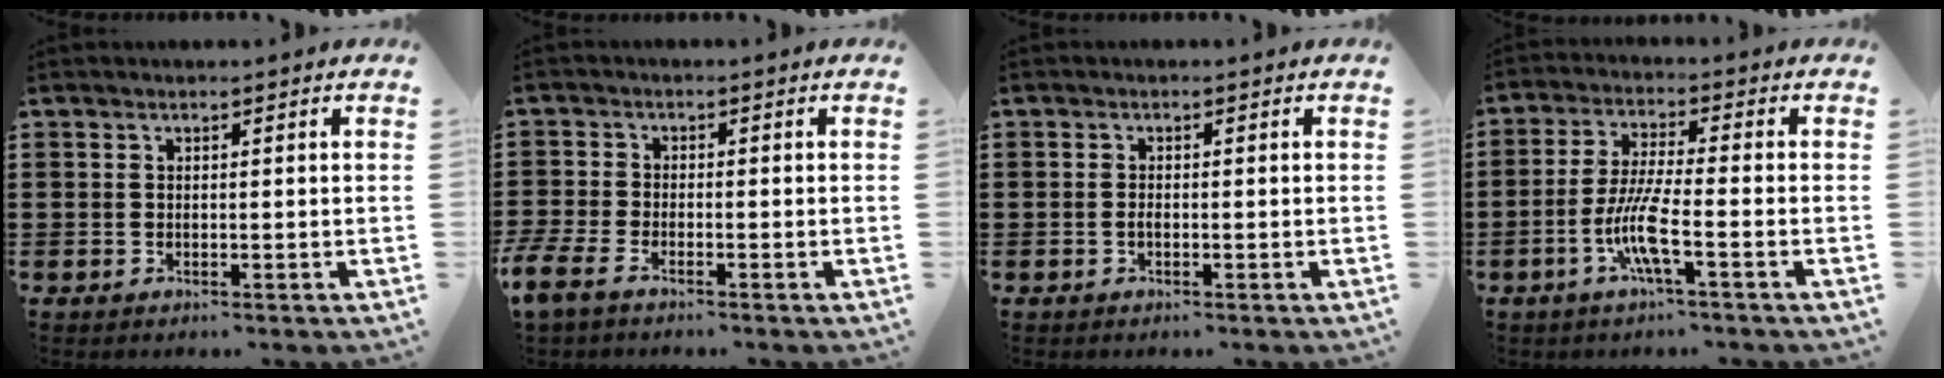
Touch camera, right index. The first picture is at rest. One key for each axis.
{"total": 2.6, "fx": -2.3, "fy": 0.6, "fz": 1.1, "tx": -0.050, "ty": -0.007, "tz": -0.056}
{"total": 0.6, "fx": -0.3, "fy": 0.2, "fz": 0.5, "tx": -0.011, "ty": -0.005, "tz": -0.004}
{"total": 7.8, "fx": -3.1, "fy": 0.9, "fz": 7.1, "tx": -0.158, "ty": -0.013, "tz": -0.066}